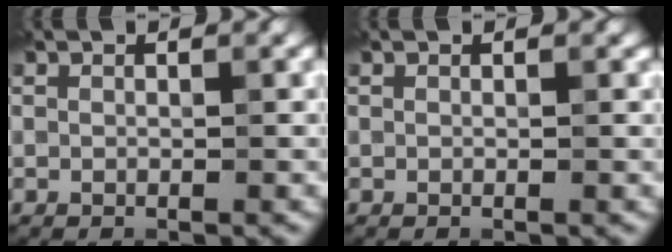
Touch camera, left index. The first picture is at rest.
{"total": 0.0}